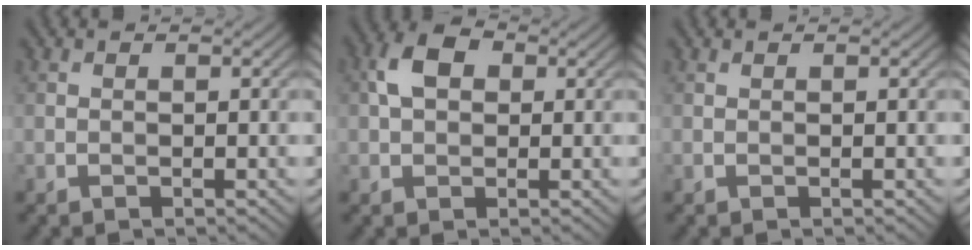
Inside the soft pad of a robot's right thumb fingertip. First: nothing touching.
{"total": 4.5, "force": [0.9, 3.2, 3.1], "torque": [-0.069, 0.010, 0.009]}
{"total": 0.0}